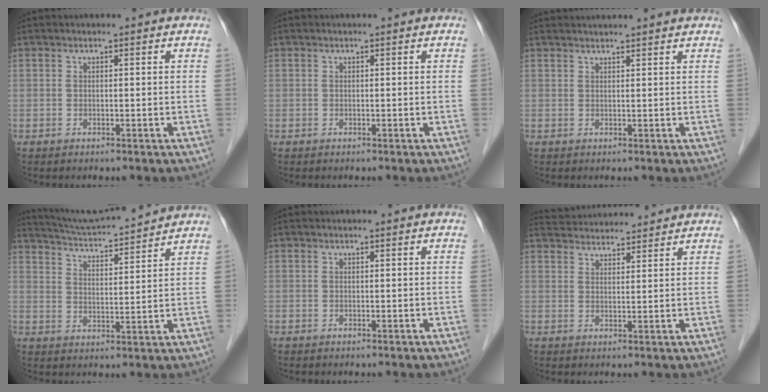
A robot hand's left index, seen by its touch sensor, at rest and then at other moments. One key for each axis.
{"total": 0.0}
{"total": 7.4, "fx": 6.9, "fy": 0.0, "fz": 2.4, "tx": -0.032, "ty": 0.034, "tz": 0.077}
{"total": 12.9, "fx": 12.3, "fy": 0.0, "fz": 3.9, "tx": -0.077, "ty": 0.018, "tz": 0.191}
{"total": 0.0}
{"total": 6.0, "fx": 5.9, "fy": 0.6, "fz": 0.9, "tx": -0.019, "ty": 0.037, "tz": 0.090}